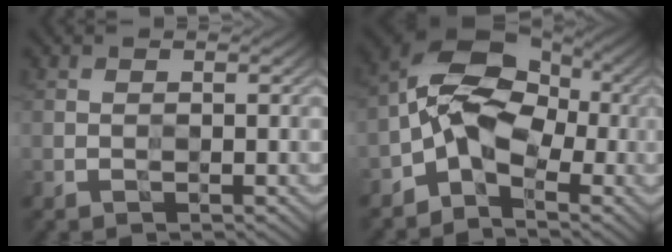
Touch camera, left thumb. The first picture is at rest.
{"total": 8.4, "force": [-2.8, 5.2, 6.0], "torque": [-0.109, 0.013, -0.077]}